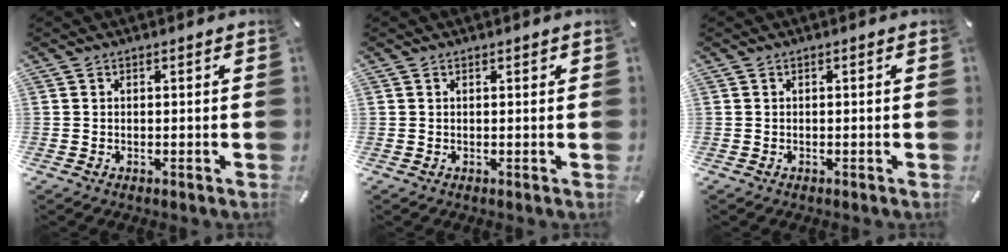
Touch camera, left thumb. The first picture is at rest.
{"total": 0.5, "force": [0.3, 0.2, 0.4], "torque": [-0.008, 0.002, 0.005]}
{"total": 0.0}